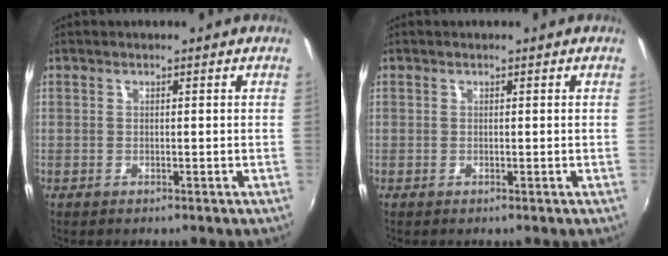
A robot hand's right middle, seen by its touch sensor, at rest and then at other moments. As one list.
[{"total": 0.0}]